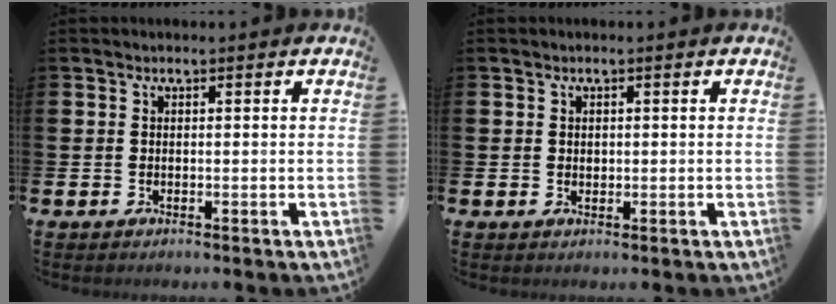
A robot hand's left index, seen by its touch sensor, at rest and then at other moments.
{"total": 0.8, "force": [0.5, 0.6, 0.3], "torque": [0.007, 0.000, 0.006]}